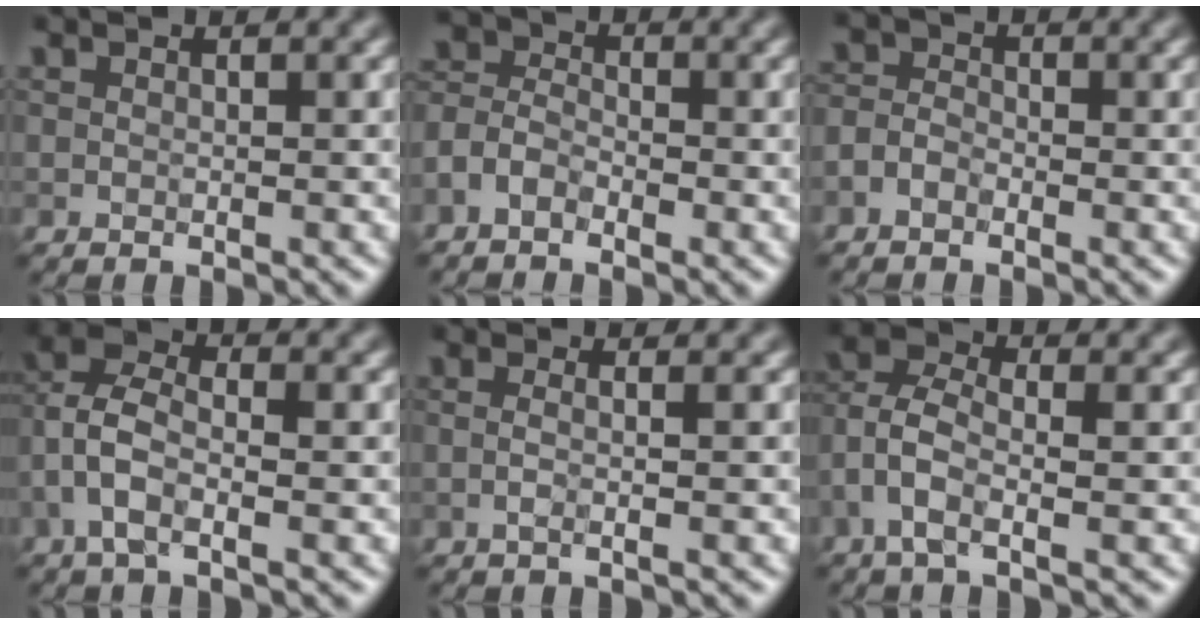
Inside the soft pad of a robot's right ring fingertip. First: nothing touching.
{"total": 3.1, "force": [-1.7, 1.9, 1.8], "torque": [-0.044, 0.004, -0.040]}
{"total": 1.7, "force": [-0.9, 1.1, 0.9], "torque": [-0.014, 0.003, -0.027]}
{"total": 4.8, "force": [-0.8, 2.3, 4.1], "torque": [-0.086, 0.015, -0.024]}
{"total": 2.7, "force": [0.2, 1.3, 2.4], "torque": [-0.020, 0.000, -0.026]}
{"total": 3.8, "force": [-1.0, 1.6, 3.3], "torque": [-0.074, 0.006, -0.030]}